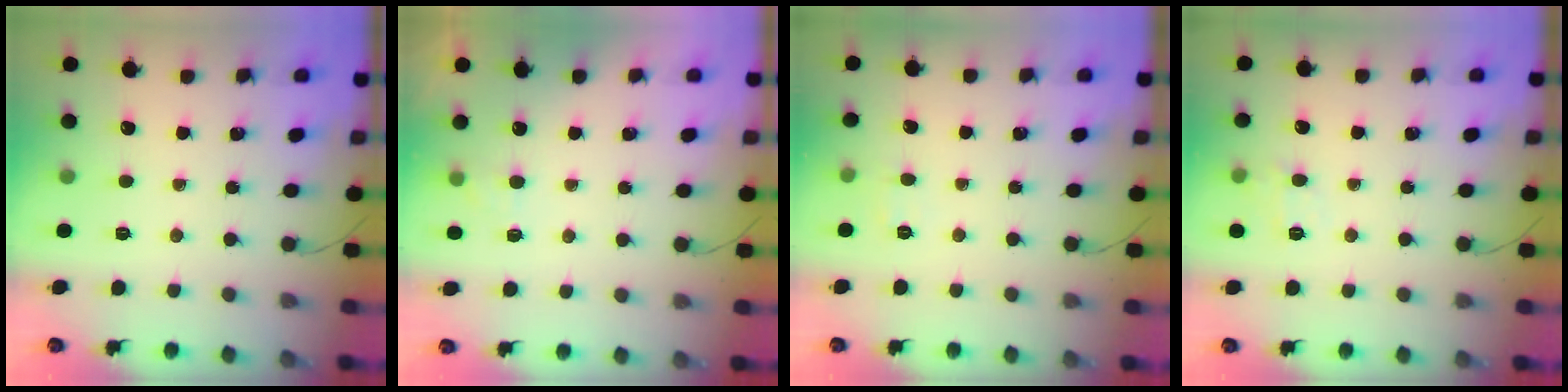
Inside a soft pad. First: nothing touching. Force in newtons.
{"total": 2.7, "press": 2.5, "slide": 1.1}
{"total": 5.0, "press": 4.9, "slide": 1.1}
{"total": 8.1, "press": 7.8, "slide": 1.9}